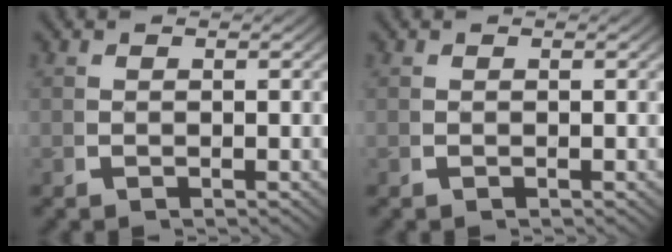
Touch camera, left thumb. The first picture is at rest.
{"total": 0.0}